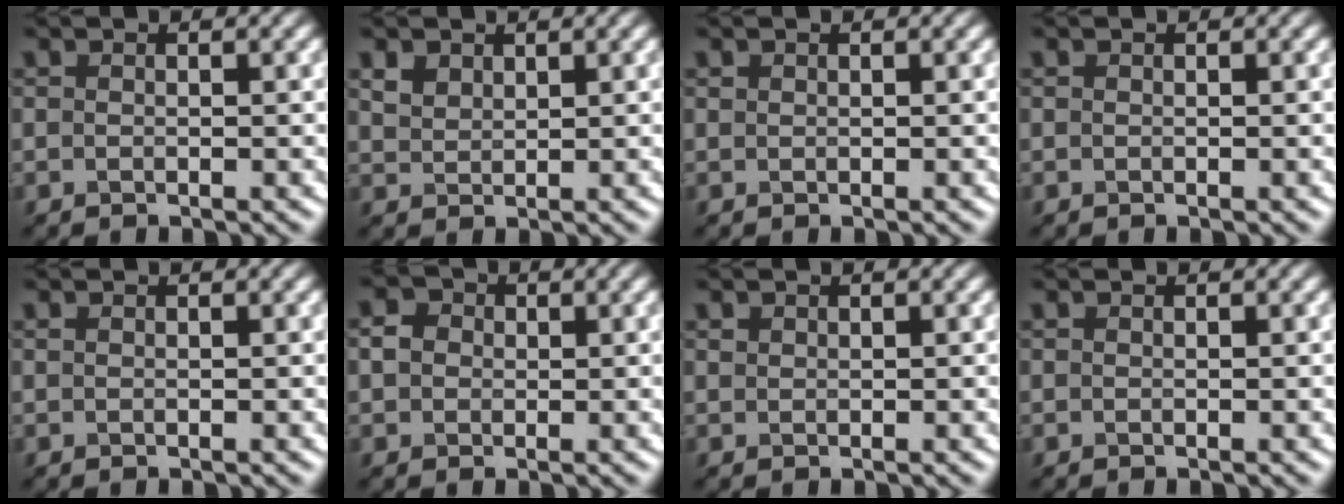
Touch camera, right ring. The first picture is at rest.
{"total": 1.2, "force": [0.9, 0.0, -0.8], "torque": [-0.011, -0.002, 0.052]}
{"total": 0.9, "force": [-0.2, -0.6, -0.6], "torque": [-0.002, -0.005, 0.012]}
{"total": 0.0}
{"total": 0.0}
{"total": 0.9, "force": [-0.2, 0.8, -0.3], "torque": [-0.014, 0.002, 0.013]}
{"total": 1.2, "force": [-0.2, -0.7, -0.9], "torque": [-0.007, -0.002, 0.019]}
{"total": 0.0}